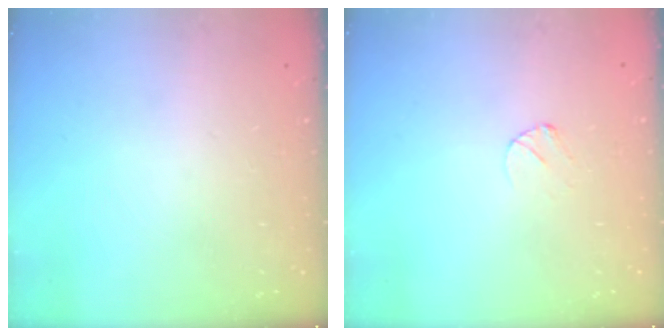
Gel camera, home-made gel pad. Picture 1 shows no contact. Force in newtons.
{"total": 3.0, "press": 3.0, "slide": 0.3}